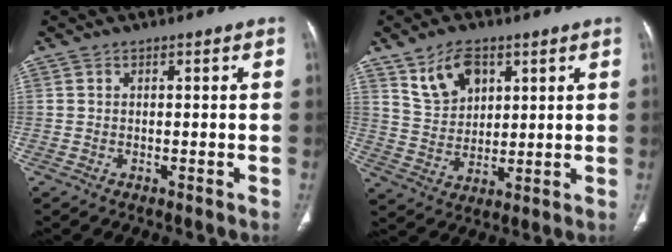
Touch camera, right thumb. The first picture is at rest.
{"total": 9.0, "force": [4.9, 5.6, 5.1], "torque": [-0.072, -0.022, 0.100]}